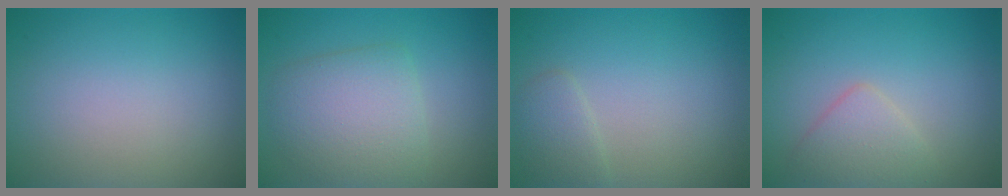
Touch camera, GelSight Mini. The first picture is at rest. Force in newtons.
{"total": 4.6, "press": 4.6, "slide": 0.2}
{"total": 1.7, "press": 1.7, "slide": 0.0}
{"total": 2.4, "press": 2.4, "slide": 0.1}